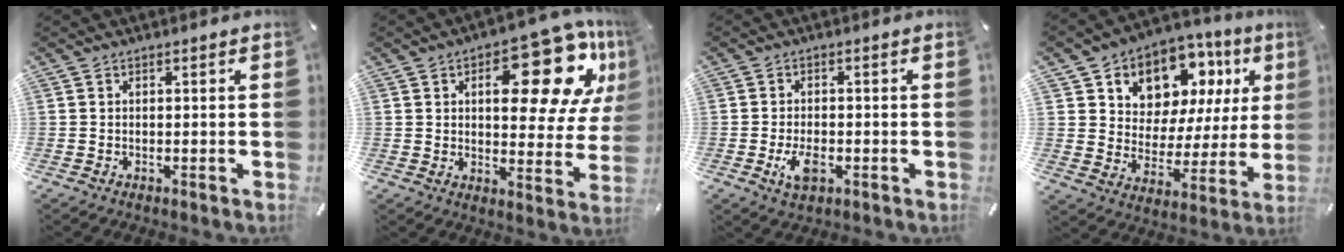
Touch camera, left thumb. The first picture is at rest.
{"total": 21.6, "force": [10.0, 10.4, 16.1], "torque": [-0.191, -0.068, 0.157]}
{"total": 4.9, "force": [-1.7, 2.7, 3.7], "torque": [-0.070, 0.001, -0.032]}
{"total": 11.2, "force": [7.4, 7.8, 3.3], "torque": [-0.052, -0.073, 0.133]}